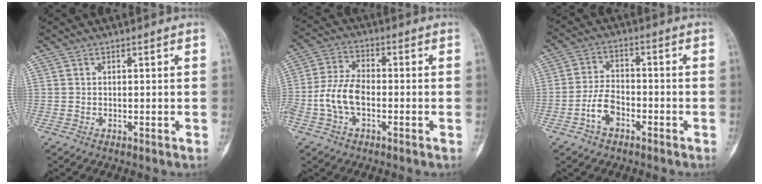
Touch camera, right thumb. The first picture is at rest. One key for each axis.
{"total": 8.2, "fx": -2.1, "fy": 4.7, "fz": 6.4, "tx": -0.136, "ty": 0.026, "tz": -0.048}
{"total": 6.3, "fx": -3.1, "fy": 3.8, "fz": 4.0, "tx": -0.071, "ty": 0.027, "tz": -0.062}